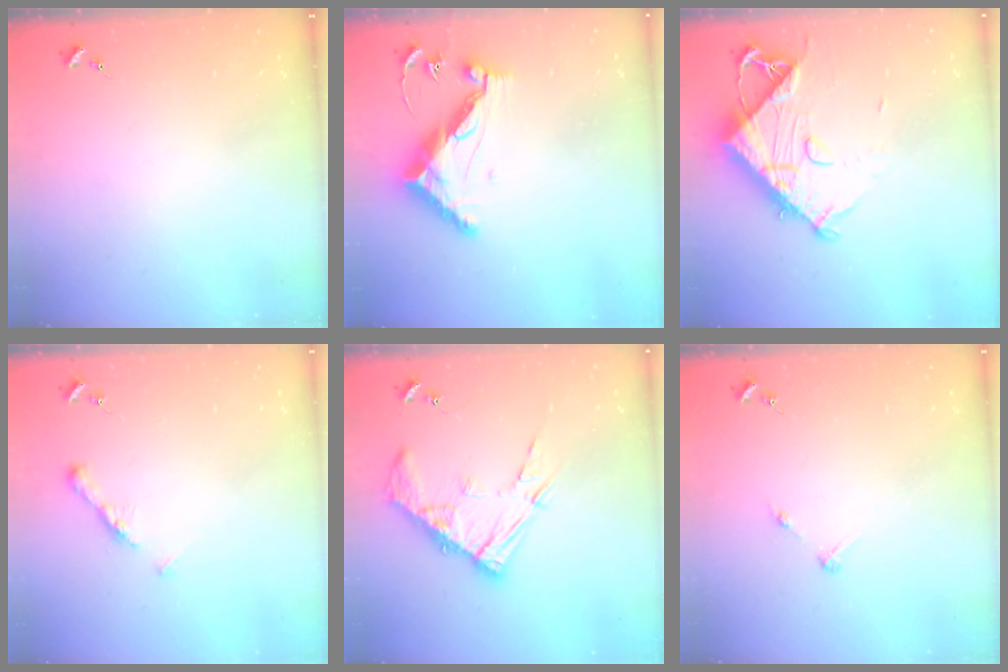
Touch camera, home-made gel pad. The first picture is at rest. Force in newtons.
{"total": 13.0, "press": 13.0, "slide": 0.6}
{"total": 12.5, "press": 12.5, "slide": 1.3}
{"total": 6.8, "press": 6.7, "slide": 0.6}
{"total": 13.3, "press": 13.2, "slide": 1.2}
{"total": 2.8, "press": 2.8, "slide": 0.3}